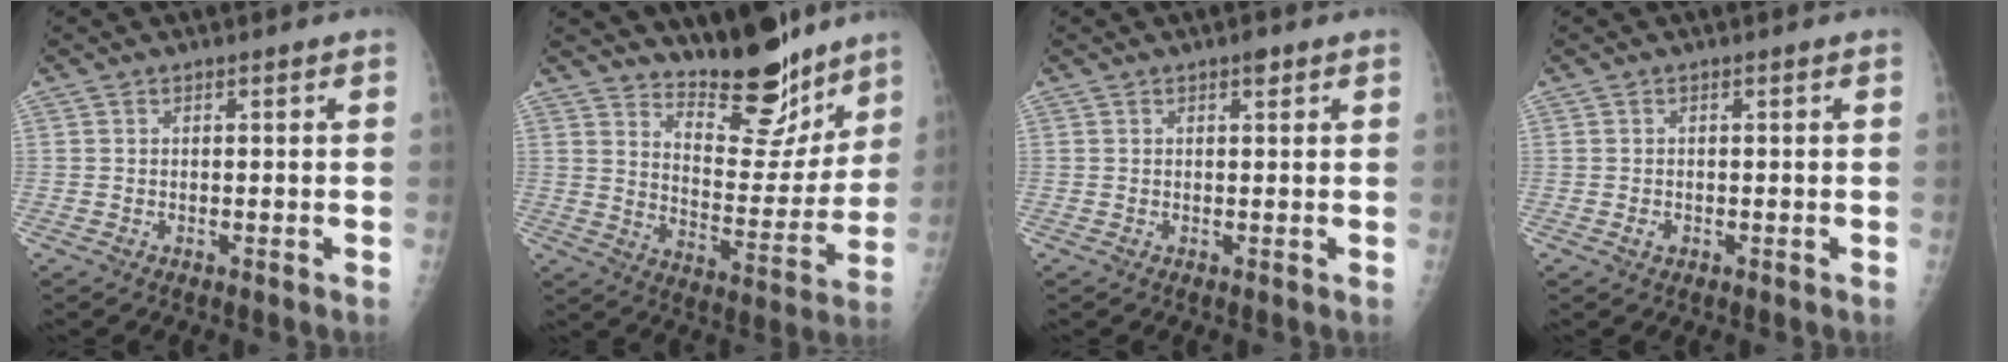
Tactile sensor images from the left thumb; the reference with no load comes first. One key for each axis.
{"total": 15.7, "fx": 13.1, "fy": 5.2, "fz": 6.9, "tx": -0.050, "ty": -0.109, "tz": 0.206}
{"total": 1.4, "fx": 0.8, "fy": 0.5, "fz": 0.9, "tx": -0.007, "ty": -0.001, "tz": 0.010}
{"total": 1.0, "fx": -0.3, "fy": 0.7, "fz": 0.6, "tx": -0.007, "ty": 0.000, "tz": -0.005}